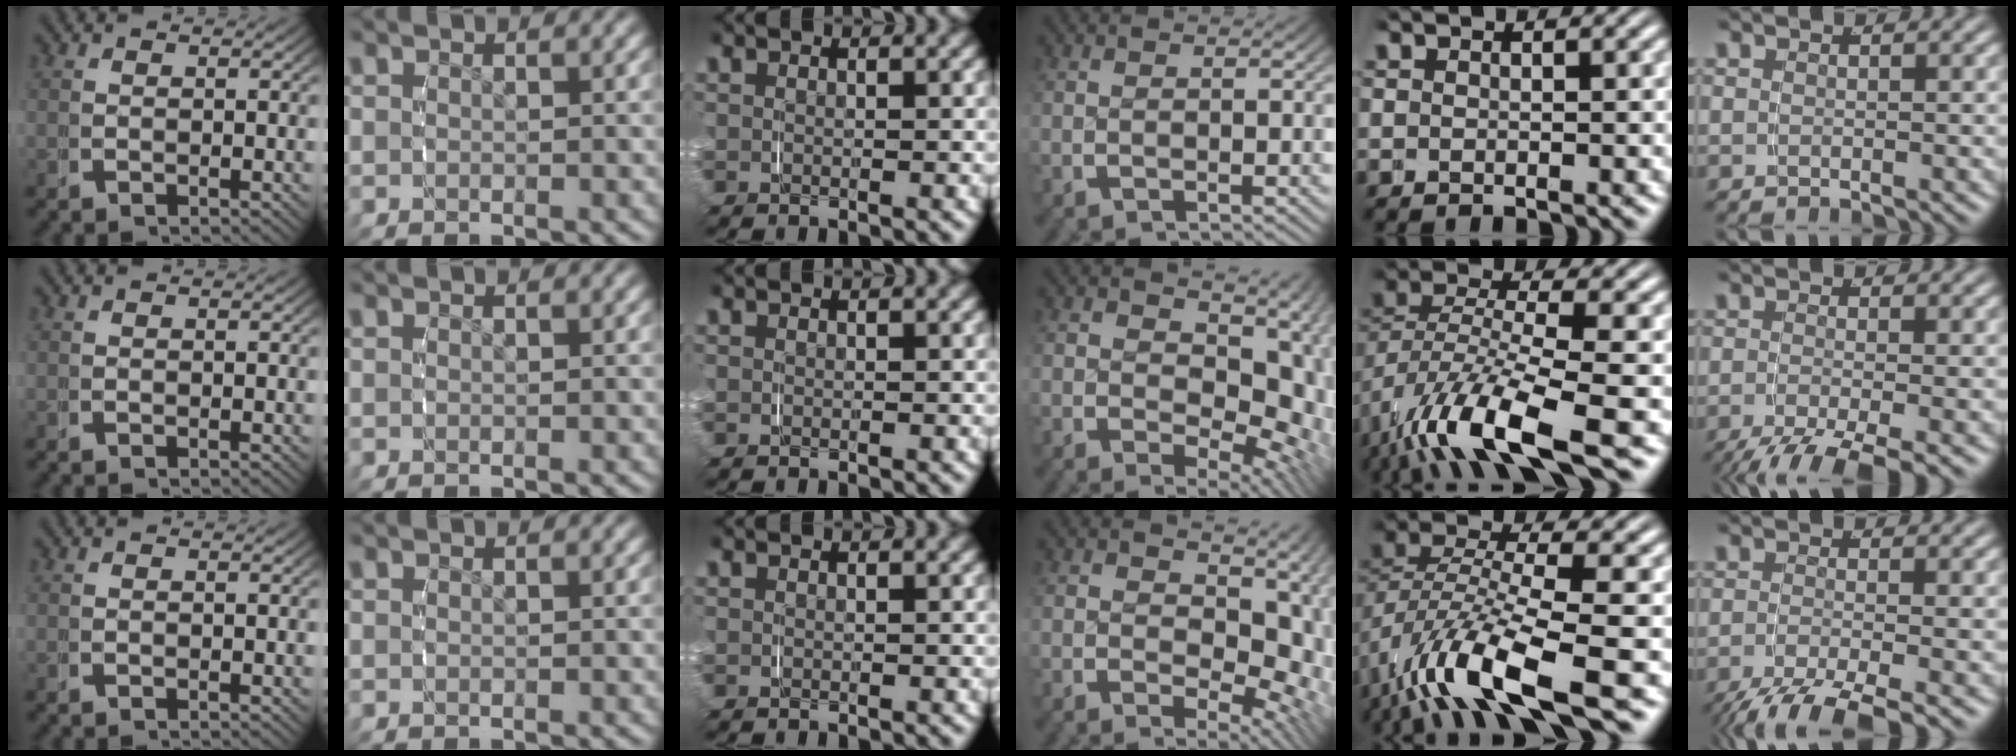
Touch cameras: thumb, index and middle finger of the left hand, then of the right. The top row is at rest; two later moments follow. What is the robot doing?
{"motion": "grasp_and_lifting", "object": "plastic wrap"}